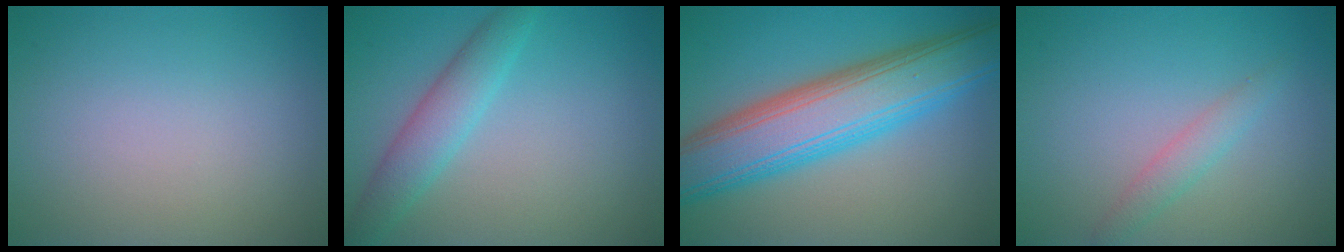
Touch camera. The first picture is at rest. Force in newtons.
{"total": 3.6, "press": 3.5, "slide": 0.1}
{"total": 10.1, "press": 10.1, "slide": 0.8}
{"total": 1.6, "press": 1.6, "slide": 0.2}